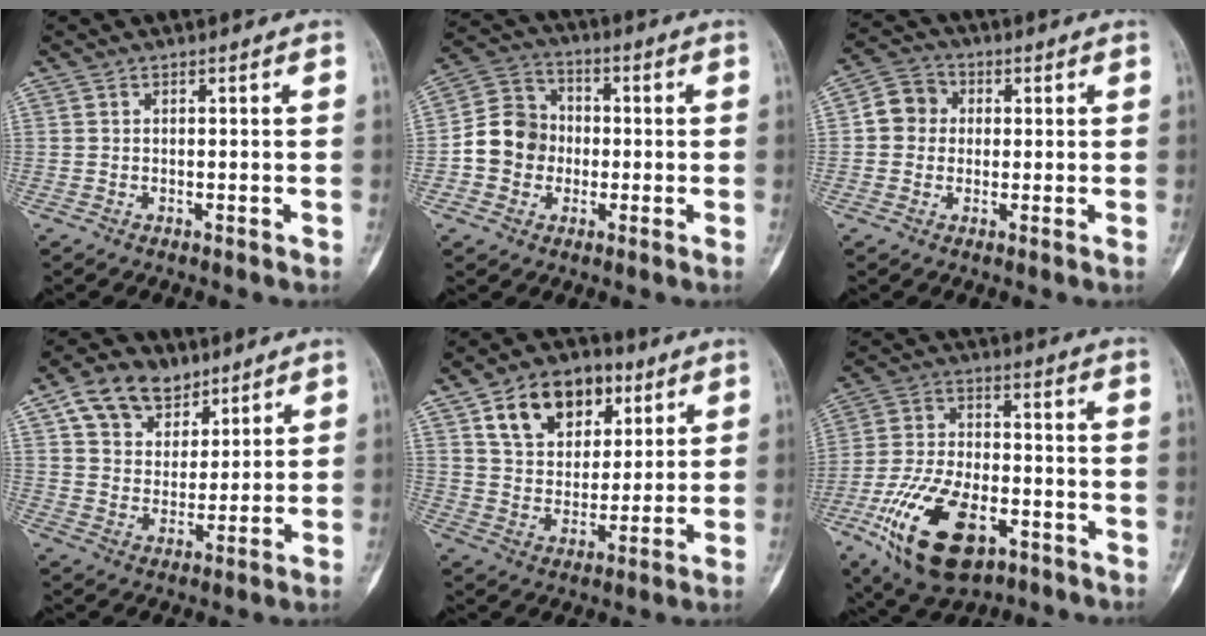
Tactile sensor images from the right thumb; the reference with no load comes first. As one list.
[{"total": 9.9, "force": [-1.4, 9.0, 4.0], "torque": [-0.048, 0.033, -0.037]}, {"total": 3.4, "force": [0.1, 3.2, 1.2], "torque": [-0.005, 0.012, -0.007]}, {"total": 12.4, "force": [7.3, 8.5, 5.3], "torque": [-0.061, -0.020, 0.130]}, {"total": 15.6, "force": [7.5, 10.5, 8.7], "torque": [-0.106, -0.017, 0.131]}, {"total": 19.3, "force": [-8.7, 10.1, 13.9], "torque": [-0.252, 0.032, -0.144]}]